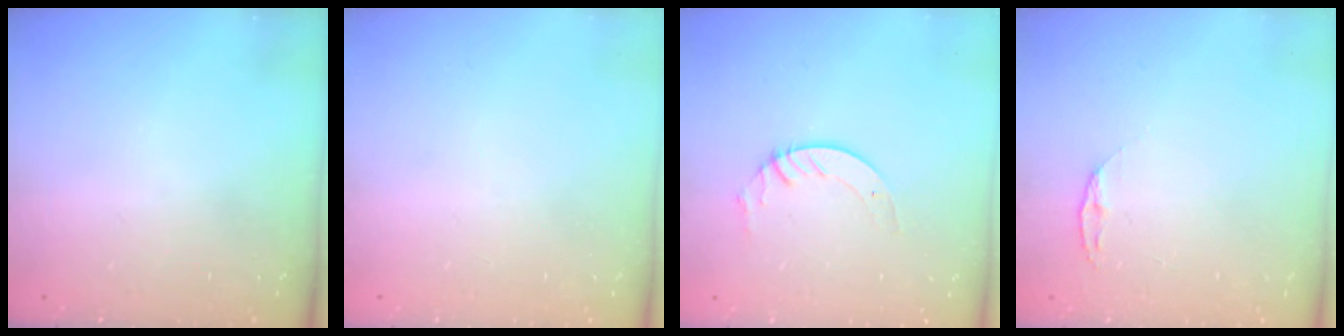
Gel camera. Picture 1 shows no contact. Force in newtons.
{"total": 0.0}
{"total": 4.5, "press": 4.4, "slide": 0.4}
{"total": 4.1, "press": 4.1, "slide": 0.5}